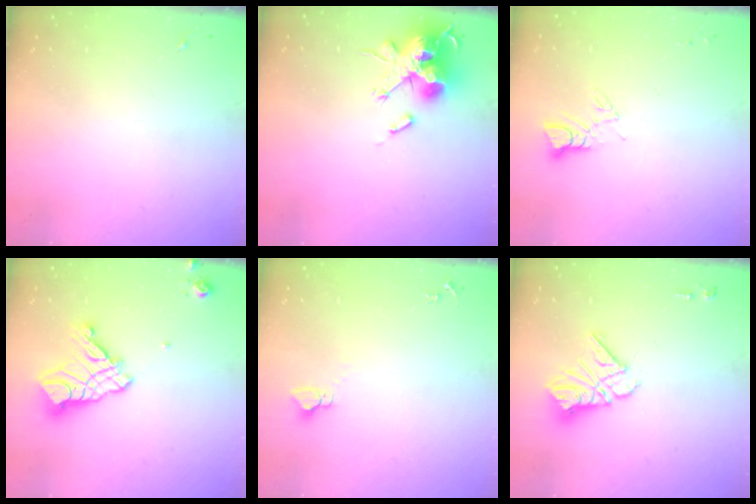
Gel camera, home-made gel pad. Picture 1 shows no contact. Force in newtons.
{"total": 18.9, "press": 18.9, "slide": 0.2}
{"total": 3.7, "press": 3.7, "slide": 0.4}
{"total": 14.4, "press": 14.3, "slide": 1.5}
{"total": 2.8, "press": 2.8, "slide": 0.2}
{"total": 12.7, "press": 12.6, "slide": 1.1}